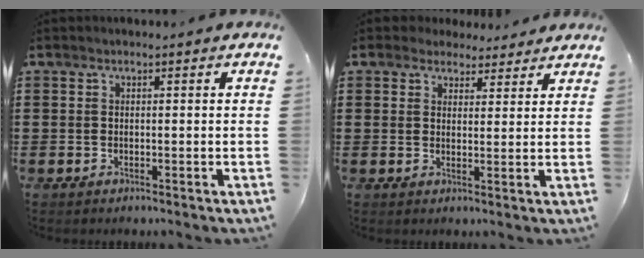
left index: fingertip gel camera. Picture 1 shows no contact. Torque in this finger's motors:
{"motor_torque": [1.30, -0.84, 0.44, 0.01]}